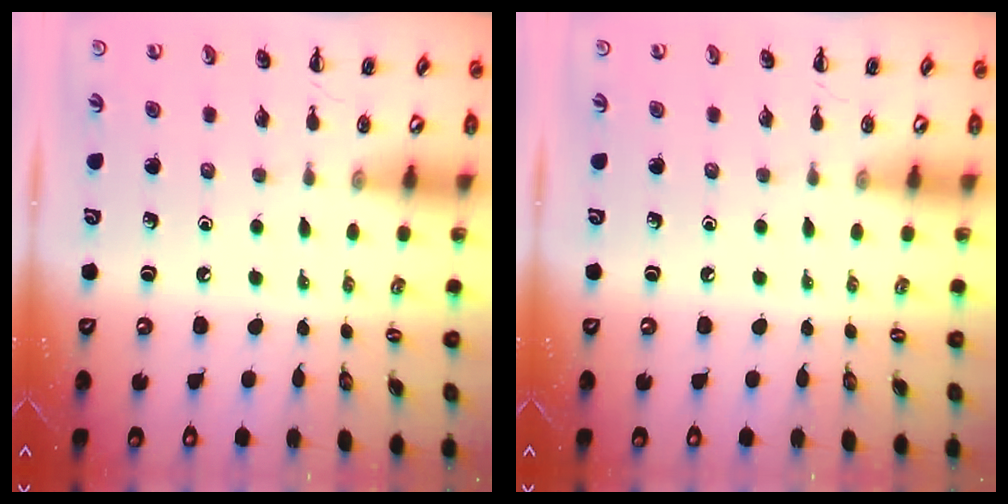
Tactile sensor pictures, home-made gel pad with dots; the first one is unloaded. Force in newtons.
{"total": 0.0}